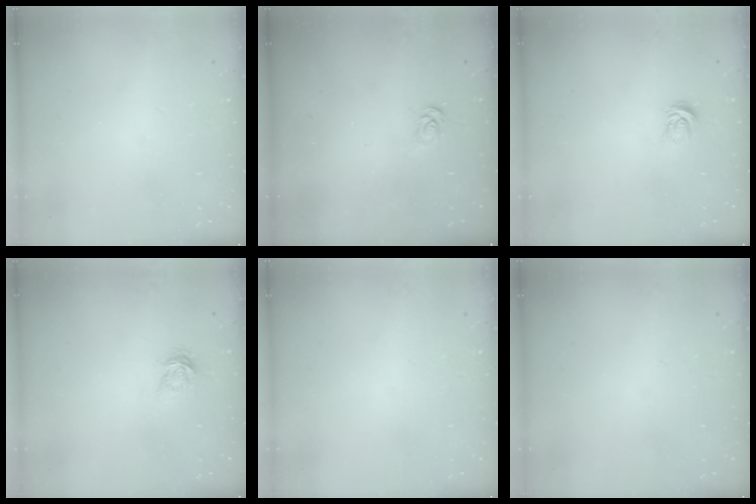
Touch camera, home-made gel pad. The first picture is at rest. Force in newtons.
{"total": 2.6, "press": 2.6, "slide": 0.3}
{"total": 3.7, "press": 3.6, "slide": 0.6}
{"total": 3.5, "press": 3.5, "slide": 0.3}
{"total": 0.0}
{"total": 0.0}